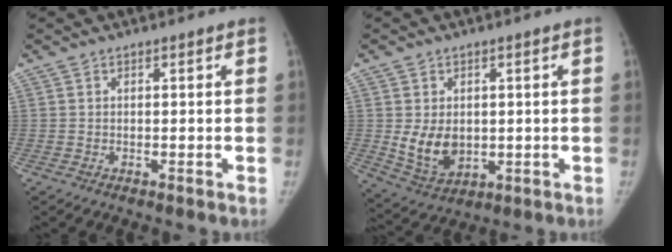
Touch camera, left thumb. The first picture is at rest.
{"total": 8.2, "force": [0.2, 6.2, 5.5], "torque": [-0.072, -0.018, 0.022]}